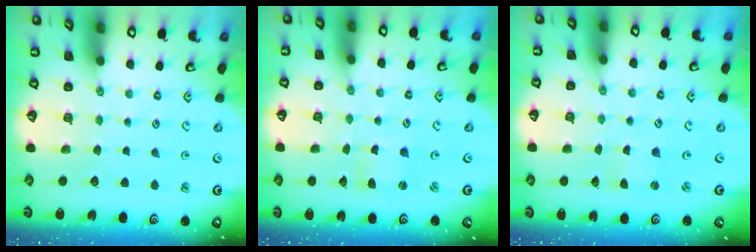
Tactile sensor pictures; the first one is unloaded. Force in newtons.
{"total": 2.2, "press": 2.2, "slide": 0.3}
{"total": 0.7, "press": 0.7, "slide": 0.2}